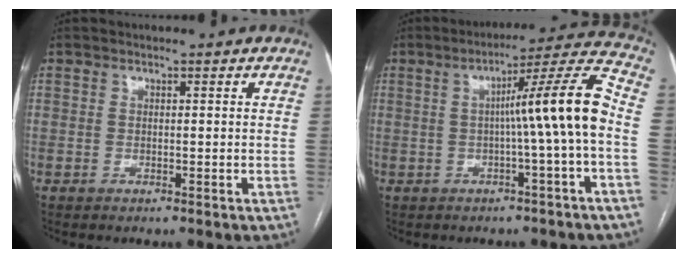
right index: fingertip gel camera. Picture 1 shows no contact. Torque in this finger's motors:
{"motor_torque": [1.11, -0.15, 0.43, 0.13]}